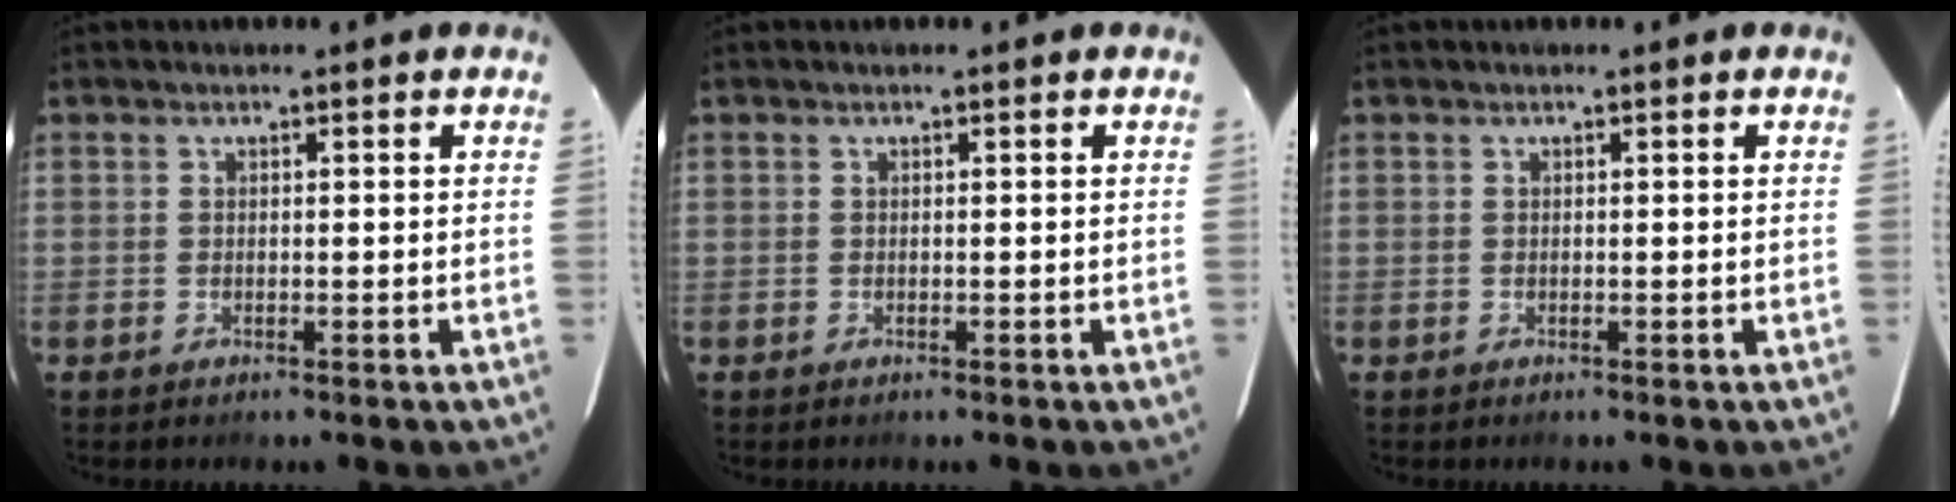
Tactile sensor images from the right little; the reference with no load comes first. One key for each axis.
{"total": 0.0}
{"total": 0.0}